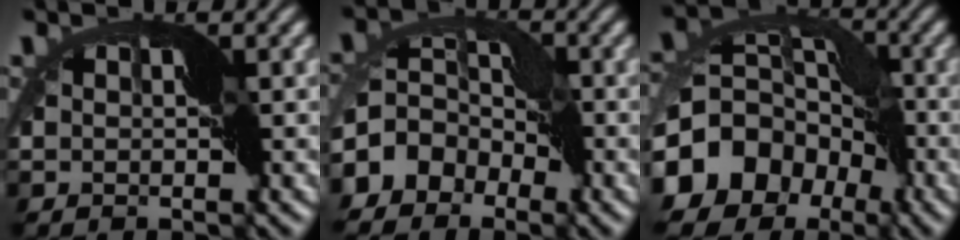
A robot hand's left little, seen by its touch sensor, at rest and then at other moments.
{"total": 6.6, "force": [-3.3, 4.9, 2.9], "torque": [-0.057, 0.014, -0.089]}
{"total": 13.0, "force": [-6.1, 9.9, 5.8], "torque": [-0.119, 0.014, -0.121]}